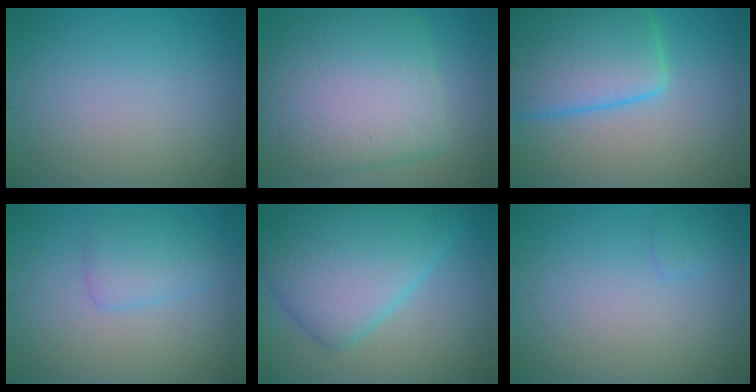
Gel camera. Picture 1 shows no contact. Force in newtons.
{"total": 10.3, "press": 10.3, "slide": 0.4}
{"total": 8.5, "press": 8.5, "slide": 0.5}
{"total": 2.5, "press": 2.5, "slide": 0.2}
{"total": 8.7, "press": 8.7, "slide": 0.1}
{"total": 0.7, "press": 0.7, "slide": 0.1}